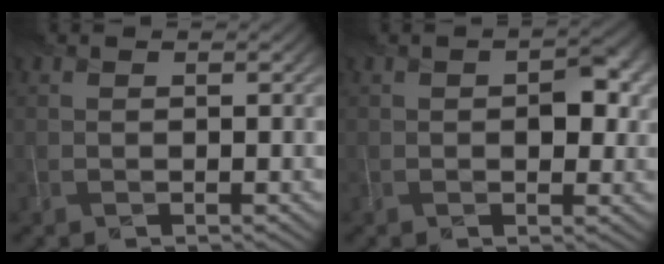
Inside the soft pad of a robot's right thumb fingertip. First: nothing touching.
{"total": 3.2, "force": [0.0, 1.8, 2.6], "torque": [-0.043, -0.005, 0.003]}